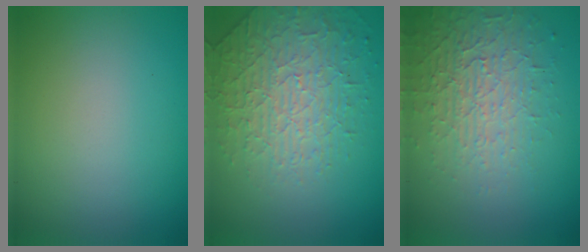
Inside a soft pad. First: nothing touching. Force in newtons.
{"total": 4.0, "press": 4.0, "slide": 0.4}
{"total": 3.8, "press": 3.5, "slide": 1.3}